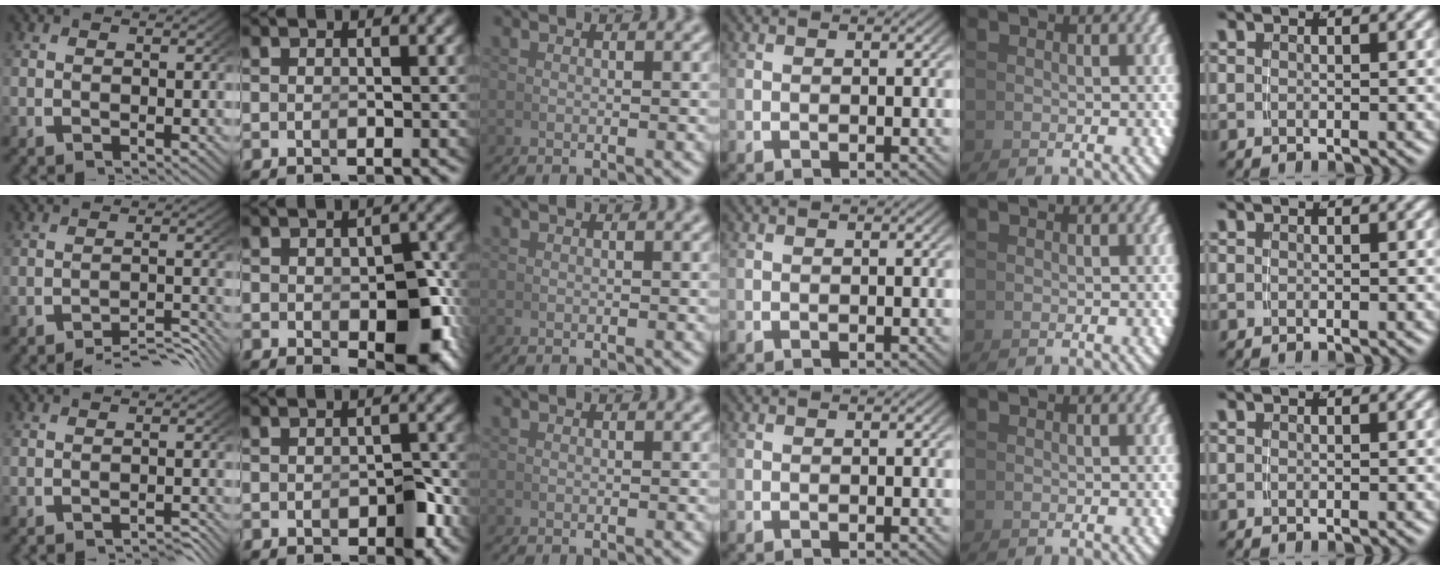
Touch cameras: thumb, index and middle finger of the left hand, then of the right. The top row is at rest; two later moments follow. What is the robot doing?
{"motion": "grasp_and_lifting", "object": "pen"}